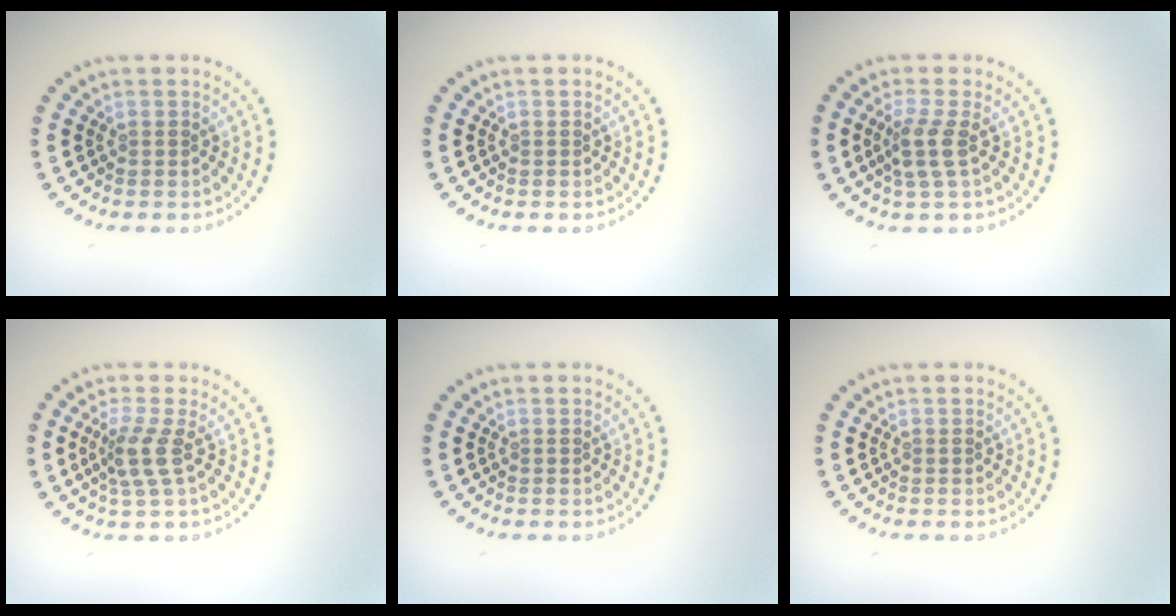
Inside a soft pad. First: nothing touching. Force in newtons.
{"total": 0.0}
{"total": 2.4, "press": 1.9, "slide": 1.5}
{"total": 2.6, "press": 1.9, "slide": 1.7}
{"total": 0.0}
{"total": 0.0}